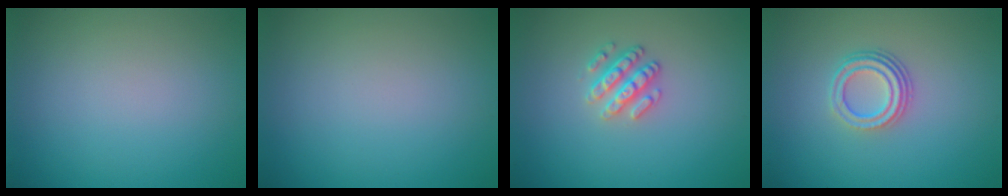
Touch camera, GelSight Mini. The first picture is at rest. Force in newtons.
{"total": 0.0}
{"total": 2.5, "press": 2.4, "slide": 0.7}
{"total": 3.3, "press": 2.4, "slide": 2.3}